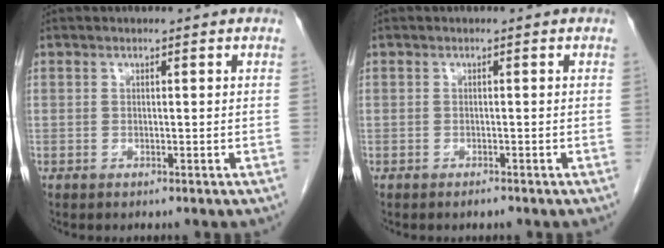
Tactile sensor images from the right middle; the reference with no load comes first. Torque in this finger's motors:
{"motor_torque": [0.43, -0.22, 0.04, 0.01]}